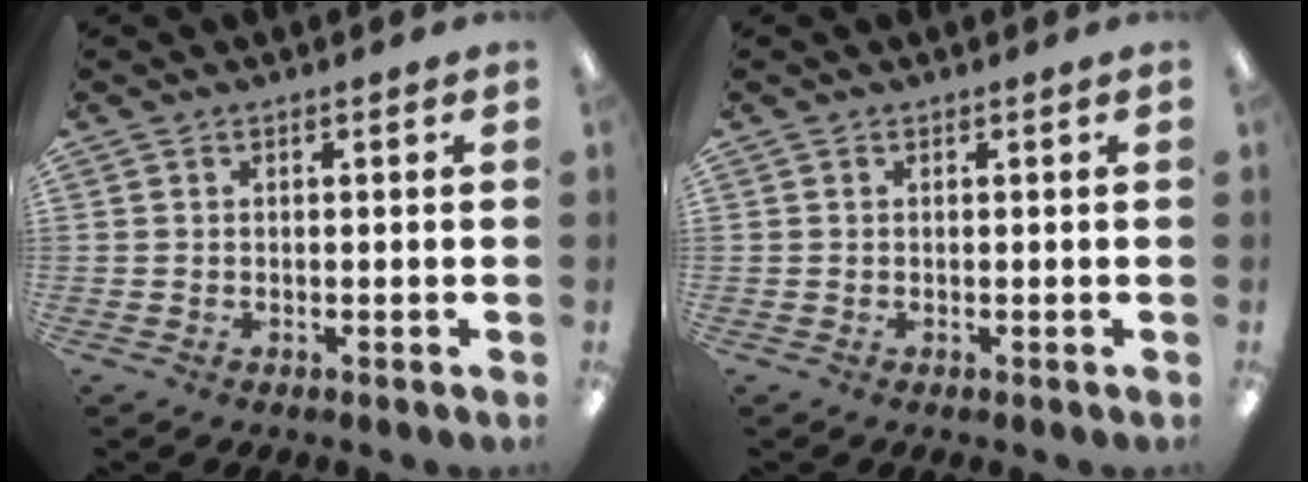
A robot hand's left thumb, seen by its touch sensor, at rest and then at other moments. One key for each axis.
{"total": 0.0}